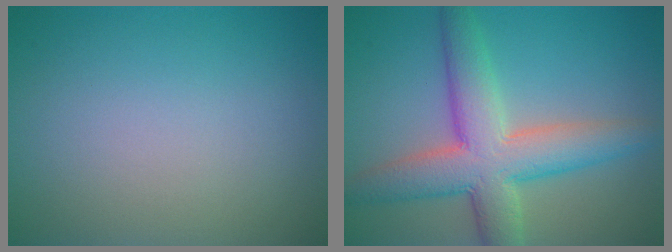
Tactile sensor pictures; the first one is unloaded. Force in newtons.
{"total": 7.7, "press": 7.7, "slide": 0.2}